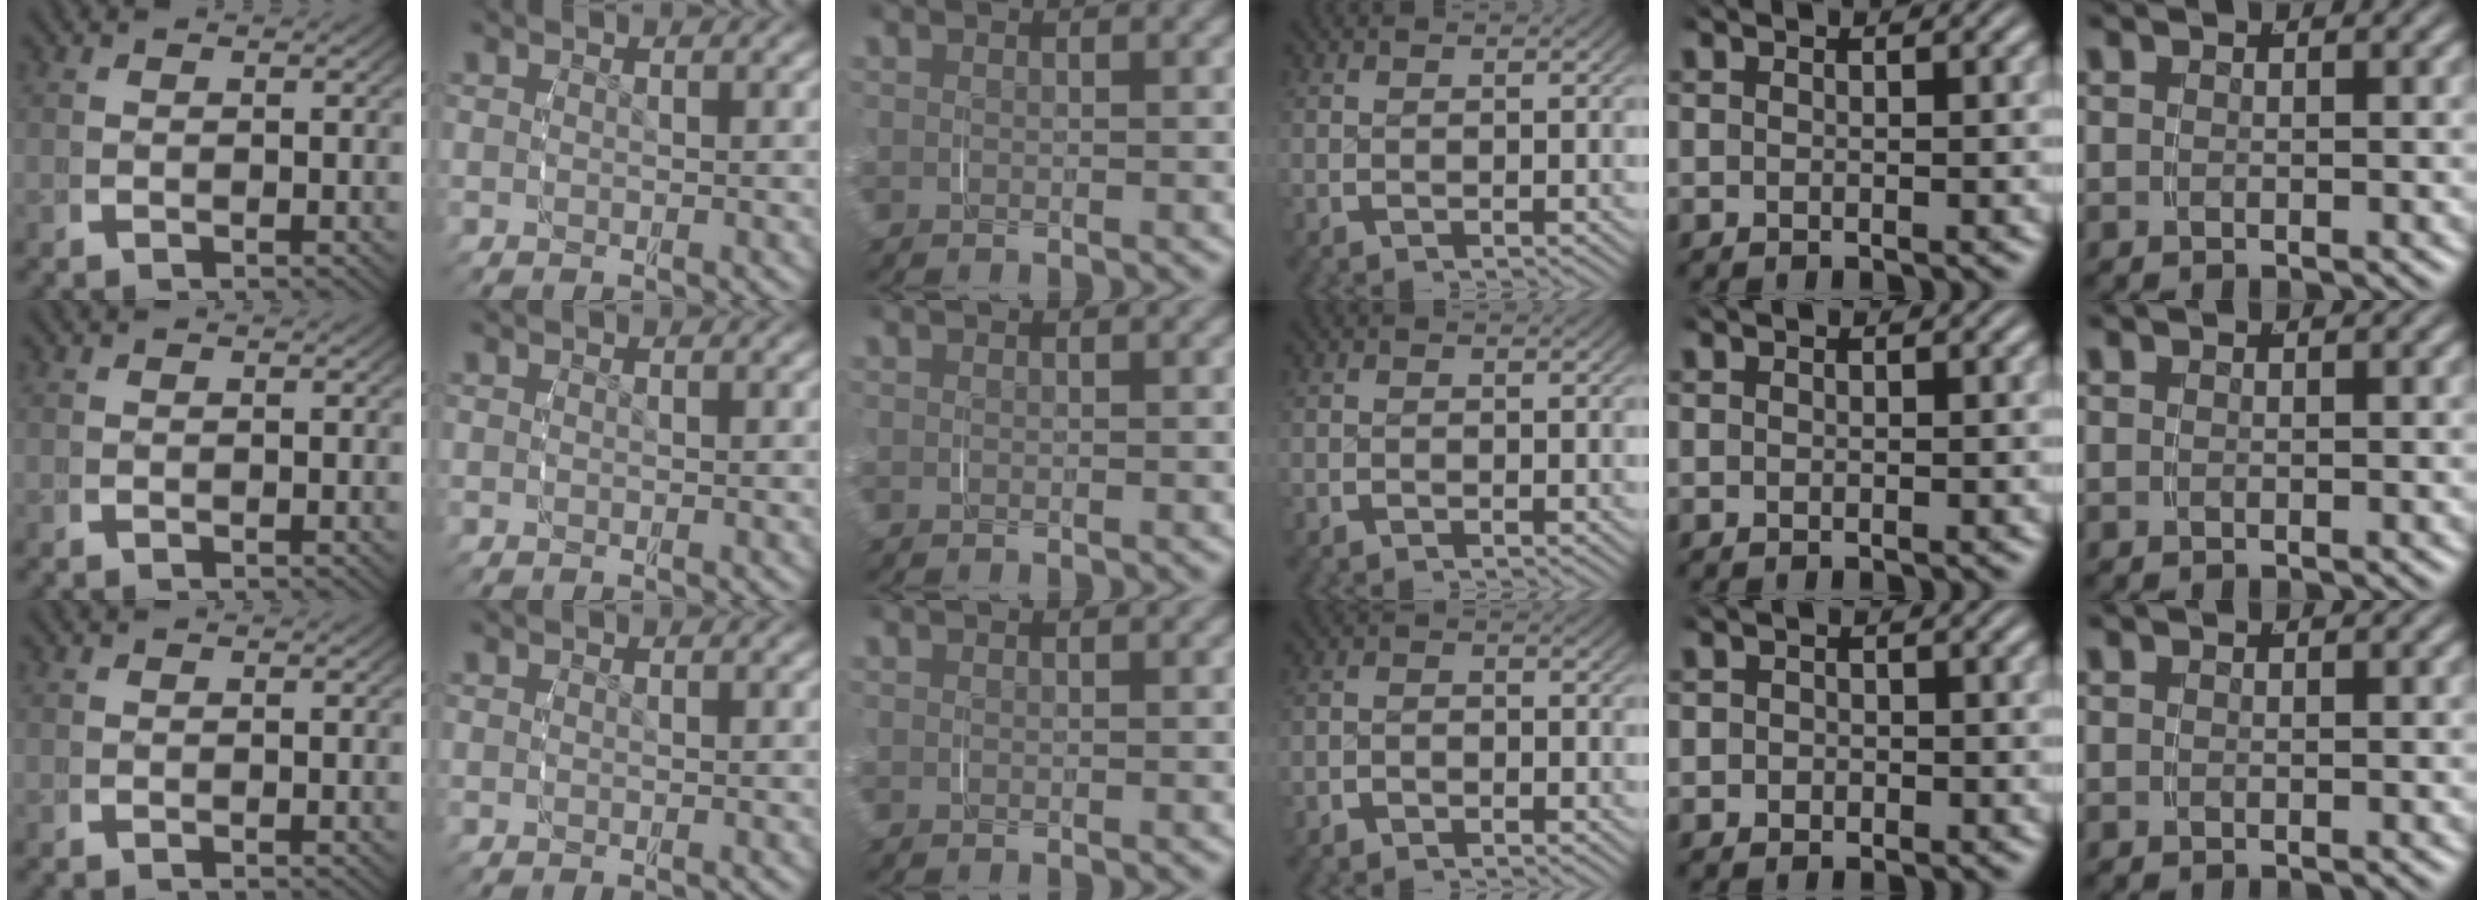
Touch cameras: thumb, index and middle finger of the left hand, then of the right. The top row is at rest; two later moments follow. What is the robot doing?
{"motion": "grasp_and_lifting", "object": "scarf"}